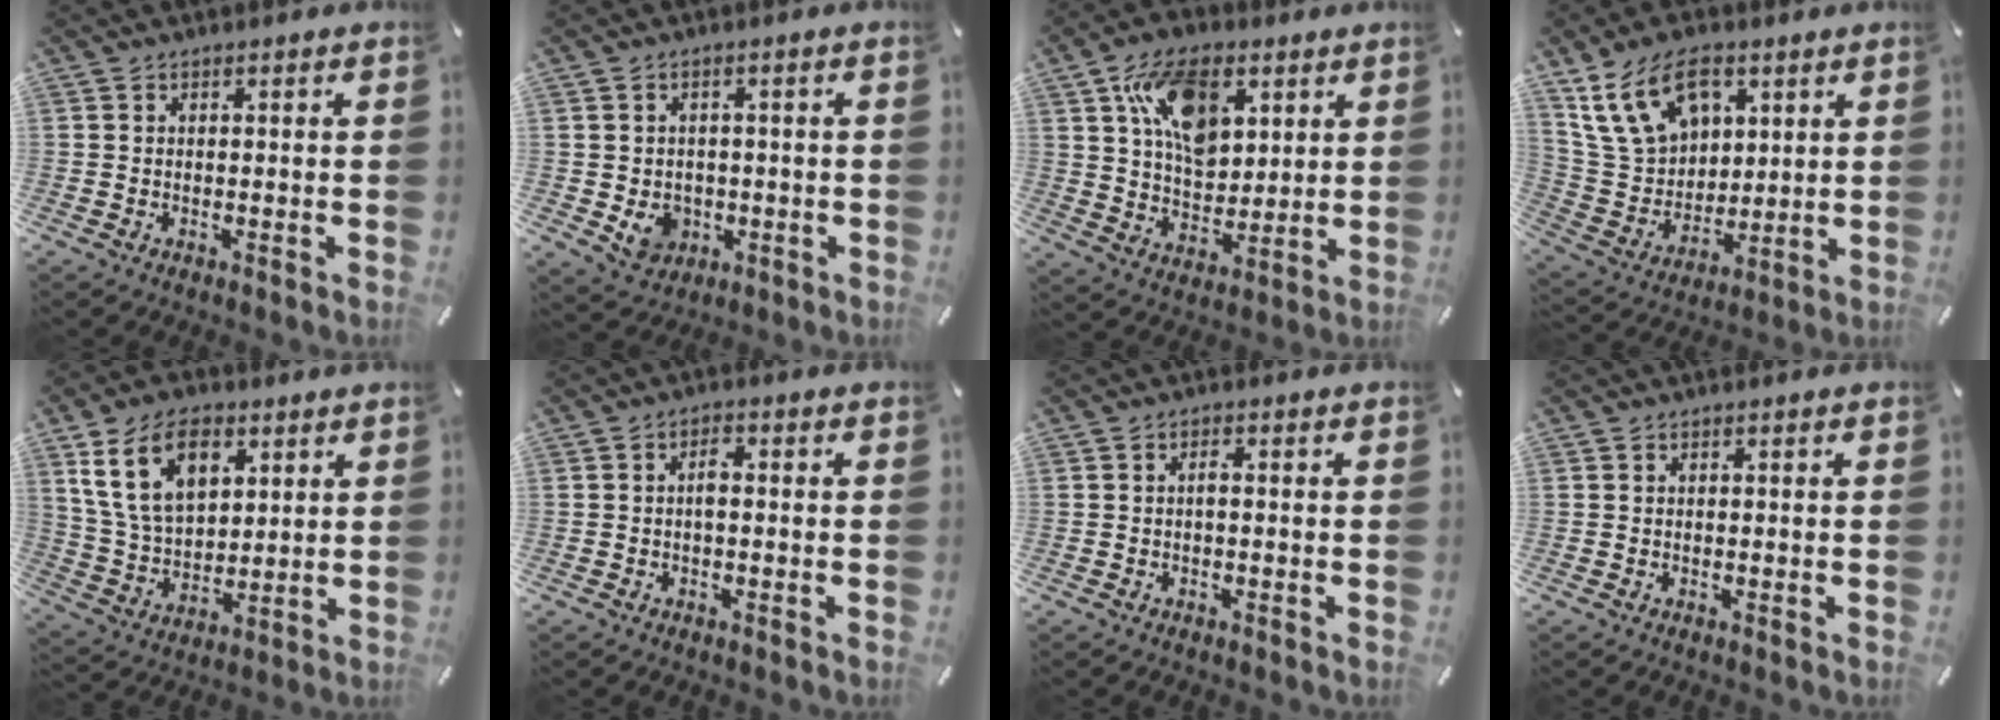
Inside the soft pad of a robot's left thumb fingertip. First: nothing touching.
{"total": 5.5, "force": [-0.9, 5.0, 2.2], "torque": [-0.031, -0.001, -0.016]}
{"total": 14.5, "force": [6.1, 9.3, 9.2], "torque": [-0.154, -0.002, 0.115]}
{"total": 15.3, "force": [7.8, 10.5, 7.8], "torque": [-0.164, -0.026, 0.151]}
{"total": 14.4, "force": [6.6, 9.2, 8.8], "torque": [-0.190, -0.006, 0.120]}
{"total": 2.6, "force": [-0.2, 1.1, 2.3], "torque": [-0.046, 0.009, -0.007]}
{"total": 1.4, "force": [-0.2, 0.4, 1.3], "torque": [-0.026, 0.002, -0.006]}
{"total": 0.0}